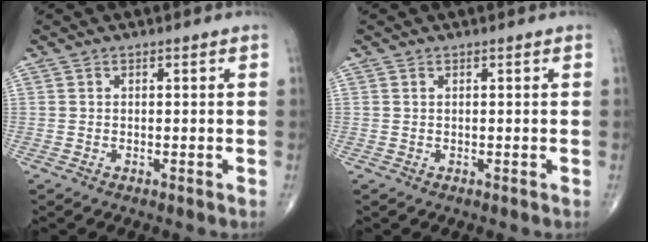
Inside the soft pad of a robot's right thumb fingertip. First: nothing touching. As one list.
[{"total": 0.0}]